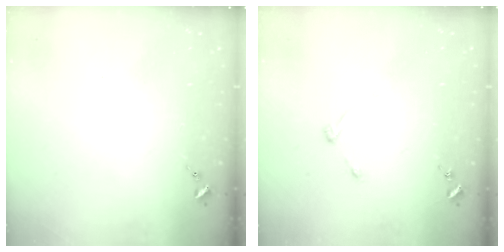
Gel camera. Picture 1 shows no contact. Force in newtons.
{"total": 3.9, "press": 3.8, "slide": 0.6}